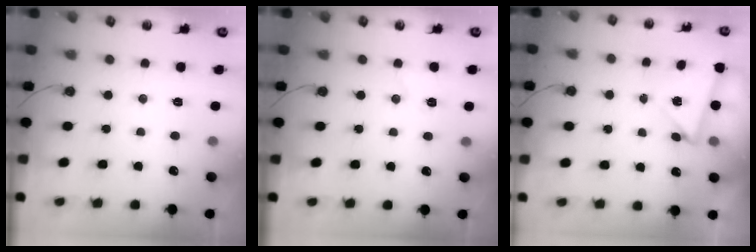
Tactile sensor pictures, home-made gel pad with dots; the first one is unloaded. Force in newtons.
{"total": 5.0, "press": 4.9, "slide": 1.3}
{"total": 4.4, "press": 4.3, "slide": 0.5}